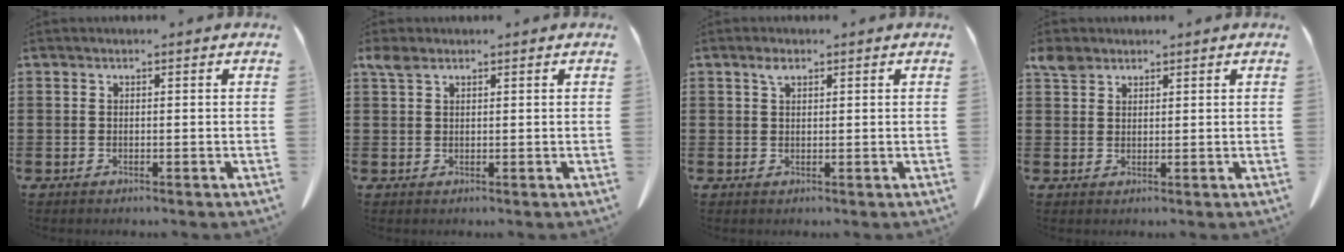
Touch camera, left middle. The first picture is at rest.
{"total": 2.2, "force": [1.4, 1.0, 1.5], "torque": [-0.035, 0.004, 0.026]}
{"total": 1.7, "force": [0.9, 0.8, 1.1], "torque": [-0.019, 0.001, 0.015]}
{"total": 2.9, "force": [2.2, 1.5, 1.1], "torque": [-0.029, 0.003, 0.043]}